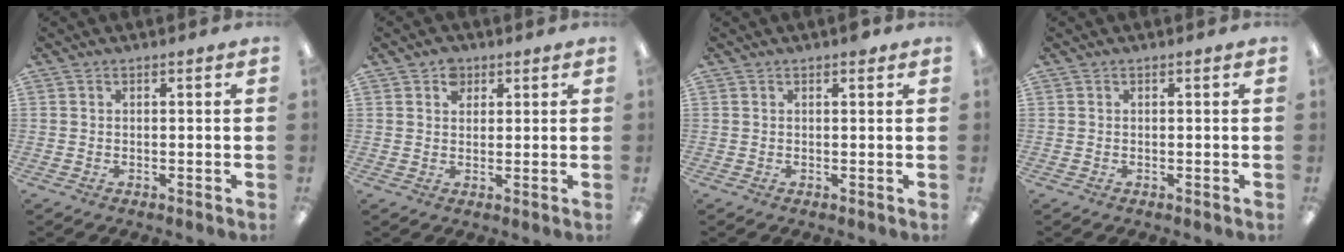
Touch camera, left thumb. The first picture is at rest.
{"total": 3.7, "force": [2.3, 2.6, 1.1], "torque": [-0.013, -0.001, 0.038]}
{"total": 0.9, "force": [0.7, 0.3, 0.5], "torque": [-0.004, -0.002, 0.010]}
{"total": 0.0}